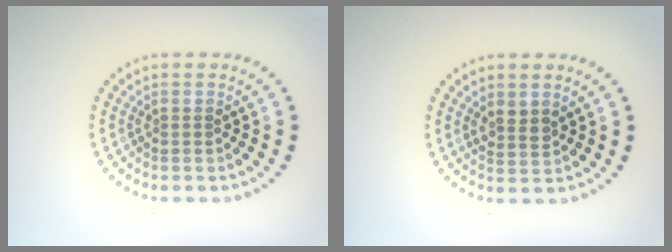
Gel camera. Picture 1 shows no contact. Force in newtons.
{"total": 1.5, "press": 1.2, "slide": 0.8}